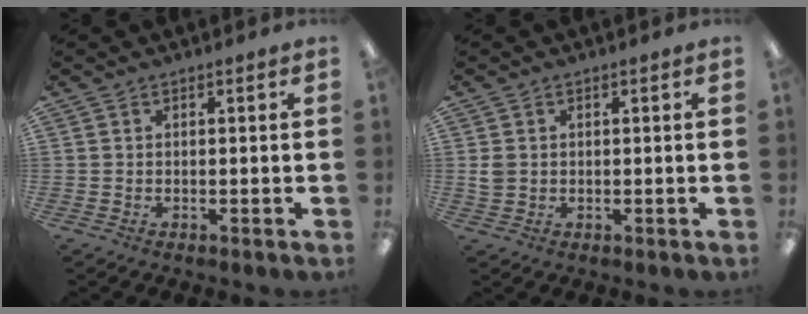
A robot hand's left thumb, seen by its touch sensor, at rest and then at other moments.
{"total": 2.6, "force": [0.2, 2.3, 1.2], "torque": [-0.015, 0.002, 0.002]}